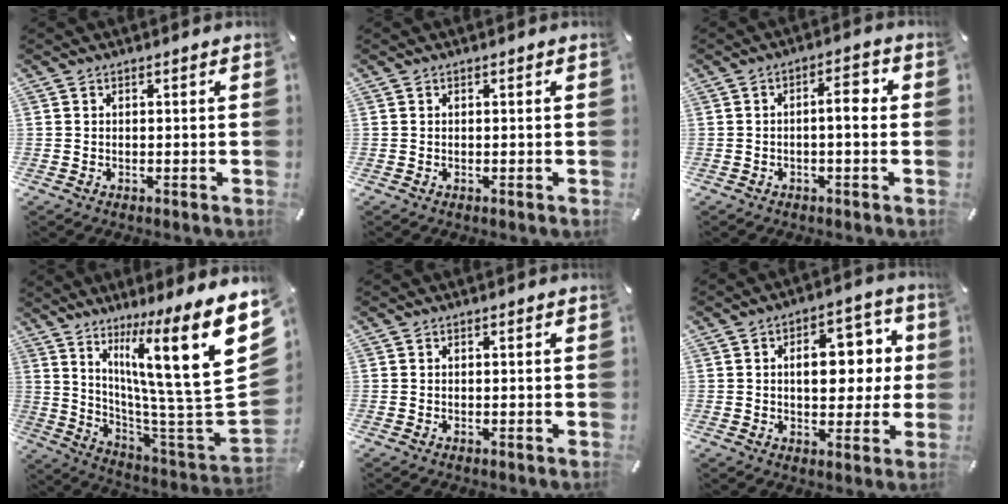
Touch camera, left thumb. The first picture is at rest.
{"total": 0.0}
{"total": 5.9, "force": [0.1, 2.1, 5.5], "torque": [-0.087, 0.011, -0.006]}
{"total": 21.4, "force": [8.9, 3.9, 19.1], "torque": [-0.292, -0.092, 0.131]}
{"total": 0.0}
{"total": 12.9, "force": [2.0, 8.1, 9.8], "torque": [-0.121, -0.007, 0.030]}